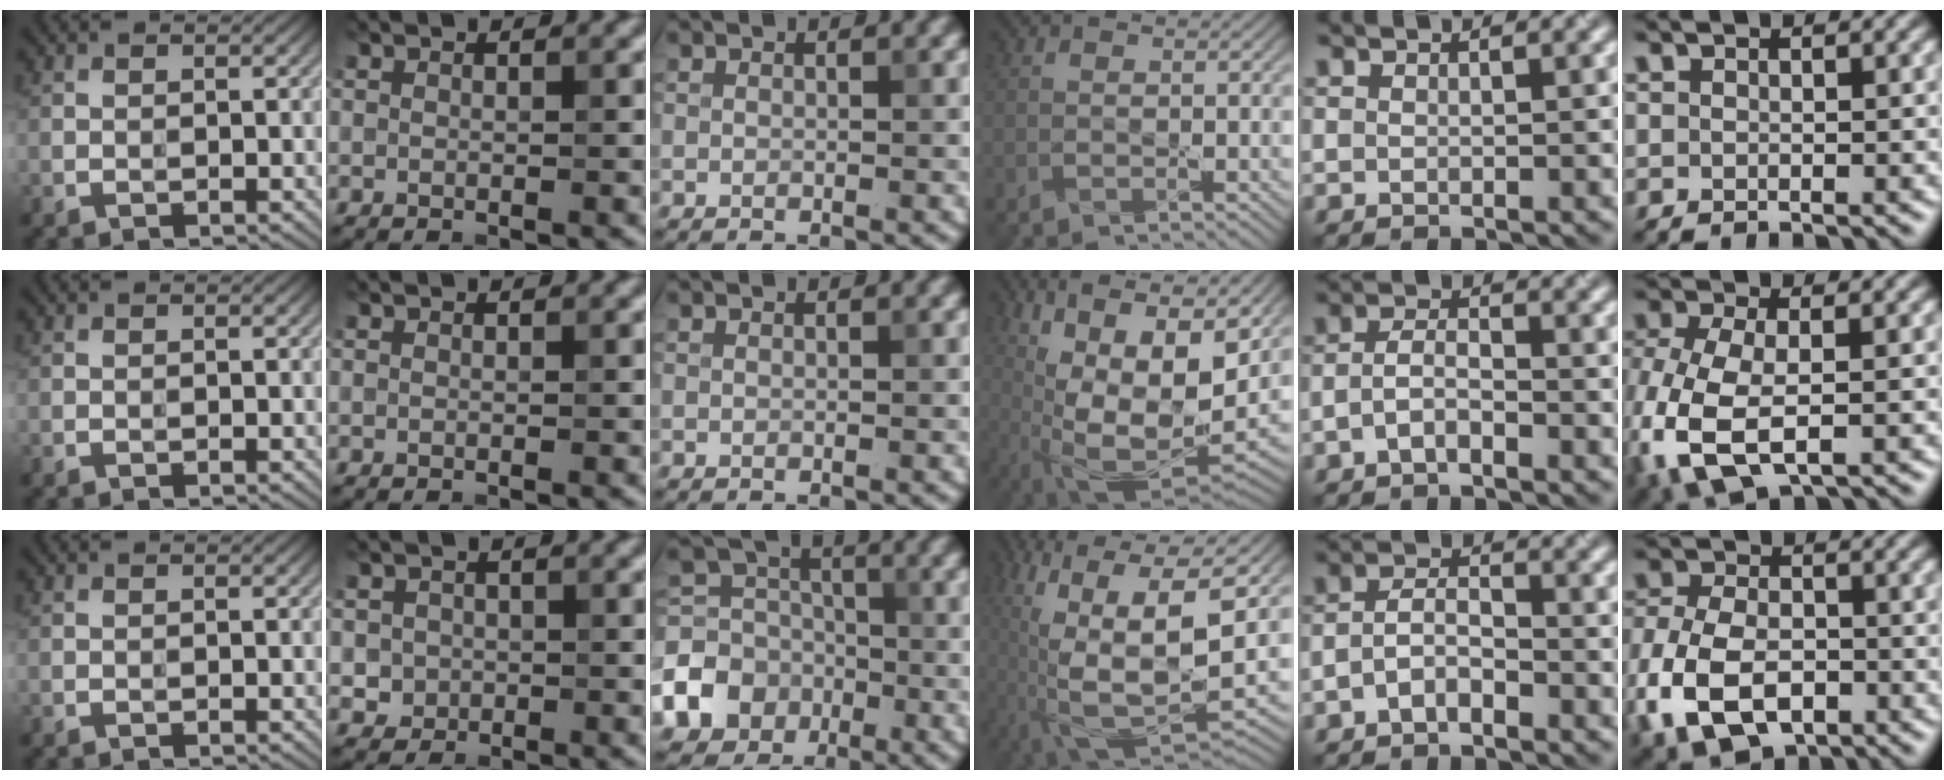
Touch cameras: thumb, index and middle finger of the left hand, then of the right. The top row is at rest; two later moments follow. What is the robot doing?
{"motion": "wipe", "object": "plastic plate"}